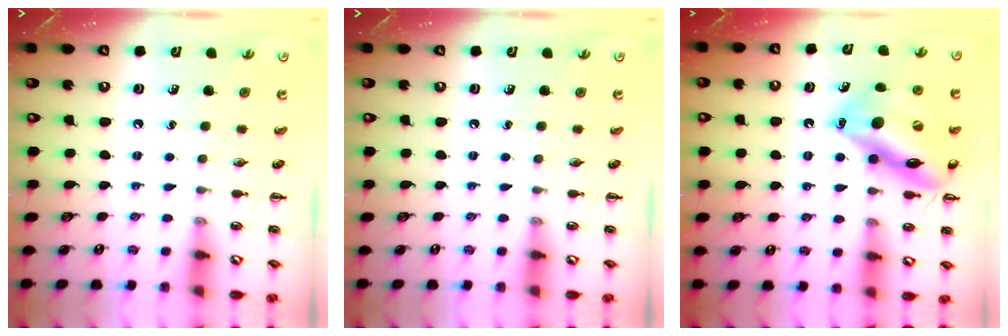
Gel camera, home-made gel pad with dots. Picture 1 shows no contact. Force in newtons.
{"total": 0.0}
{"total": 17.4, "press": 17.4, "slide": 1.7}